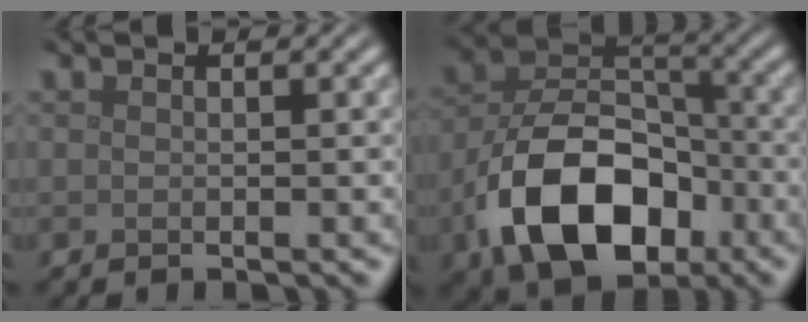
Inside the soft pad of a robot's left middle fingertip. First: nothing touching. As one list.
[{"total": 11.3, "force": [-4.7, 7.1, 7.4], "torque": [-0.142, -0.003, -0.087]}]